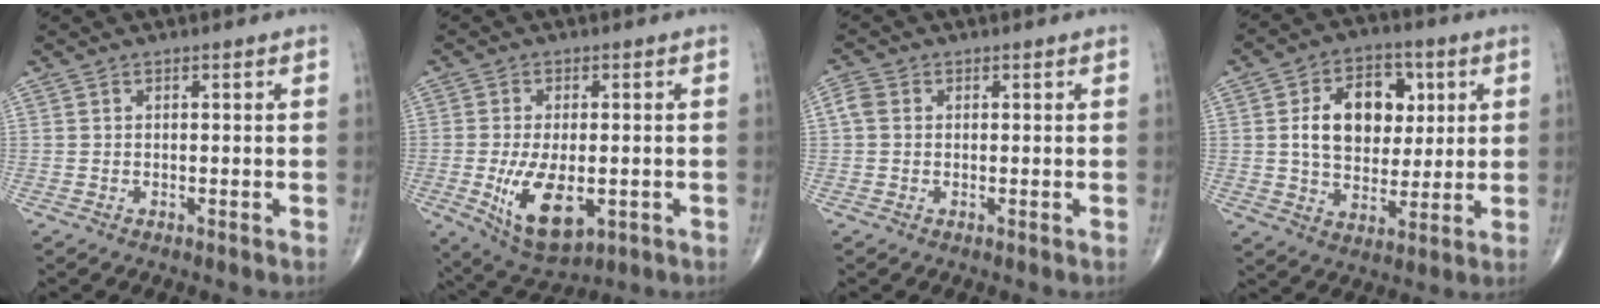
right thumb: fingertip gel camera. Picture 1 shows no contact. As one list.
[{"total": 11.5, "force": [-2.6, 5.6, 9.6], "torque": [-0.167, -0.015, -0.030]}, {"total": 2.4, "force": [0.3, 2.0, 1.3], "torque": [-0.033, 0.009, 0.001]}, {"total": 14.3, "force": [3.0, 10.0, 9.9], "torque": [-0.115, 0.000, 0.050]}]